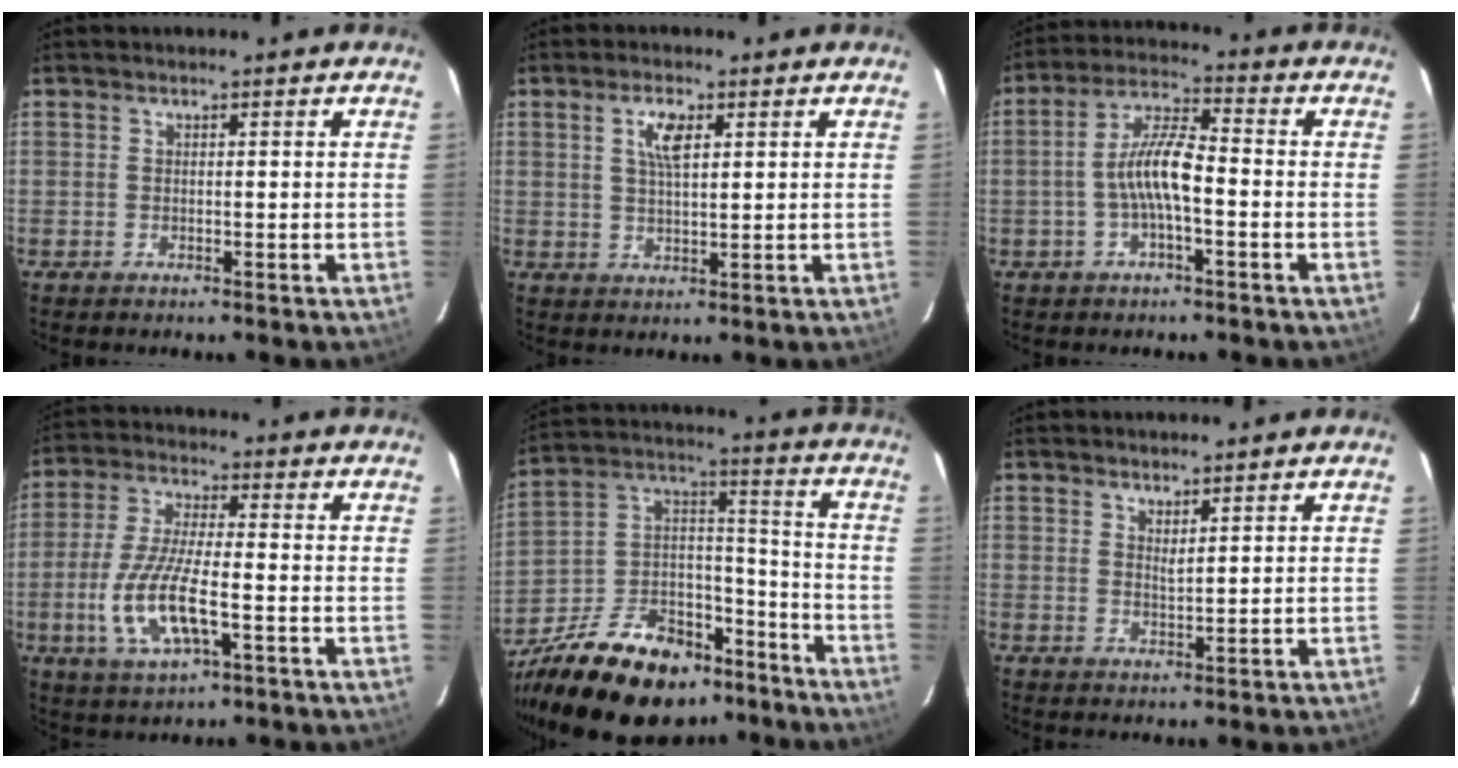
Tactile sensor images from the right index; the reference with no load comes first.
{"total": 4.5, "force": [1.8, 1.6, 3.7], "torque": [-0.069, 0.006, 0.033]}
{"total": 8.0, "force": [-2.0, 1.8, 7.6], "torque": [-0.157, 0.013, -0.038]}
{"total": 12.5, "force": [-3.8, 3.8, 11.3], "torque": [-0.238, -0.011, -0.072]}
{"total": 25.7, "force": [-17.7, 13.6, 12.8], "torque": [-0.264, 0.044, -0.264]}
{"total": 1.9, "force": [1.6, 0.3, 1.0], "torque": [-0.018, -0.003, 0.027]}